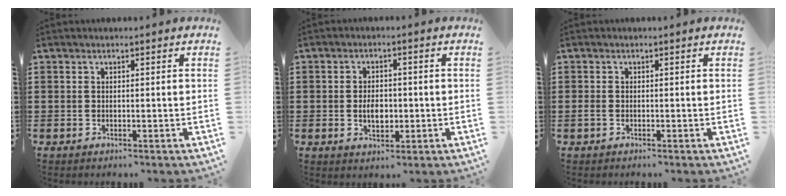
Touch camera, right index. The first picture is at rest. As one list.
[{"total": 3.7, "force": [-0.5, 2.1, 3.0], "torque": [-0.044, -0.007, -0.013]}, {"total": 0.8, "force": [-0.3, 0.6, 0.5], "torque": [-0.010, 0.001, -0.006]}]